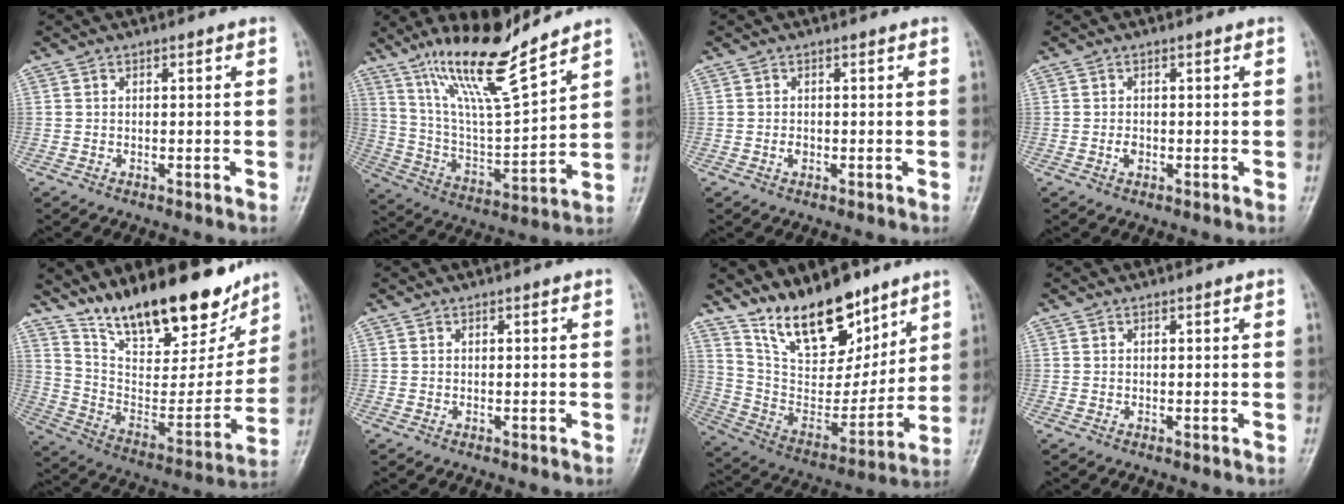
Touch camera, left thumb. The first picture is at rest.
{"total": 17.7, "force": [13.4, 2.3, 11.4], "torque": [-0.195, -0.070, 0.259]}
{"total": 1.0, "force": [-0.3, 0.7, 0.6], "torque": [-0.007, 0.001, -0.004]}
{"total": 1.3, "force": [-0.3, 0.9, 0.8], "torque": [-0.012, 0.001, -0.004]}
{"total": 23.3, "force": [17.6, 8.3, 12.8], "torque": [-0.157, -0.085, 0.295]}
{"total": 0.0}
{"total": 18.4, "force": [13.2, 8.4, 9.7], "torque": [-0.107, -0.077, 0.246]}
{"total": 0.0}